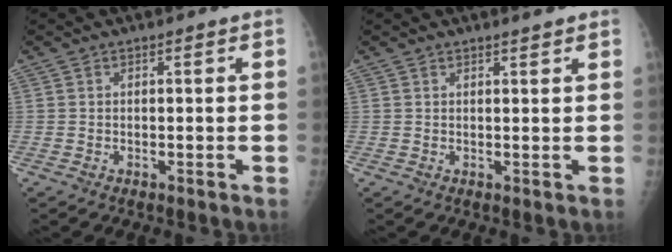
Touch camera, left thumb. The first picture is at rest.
{"total": 1.6, "force": [1.4, 0.2, 0.8], "torque": [-0.009, -0.008, 0.020]}